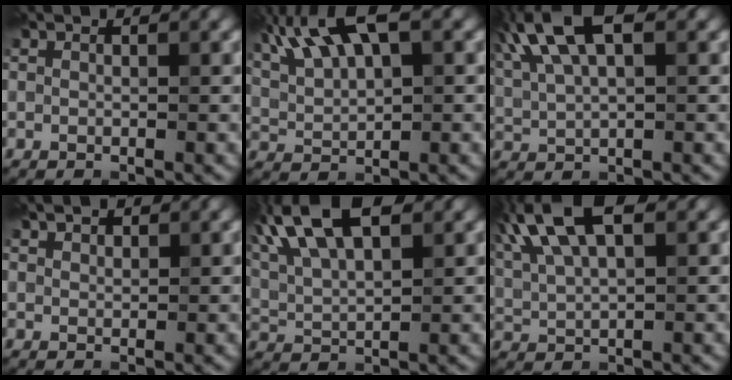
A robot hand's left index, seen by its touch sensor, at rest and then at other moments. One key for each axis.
{"total": 8.6, "fx": 4.7, "fy": 3.2, "fz": 6.5, "tx": -0.138, "ty": 0.023, "tz": 0.088}
{"total": 9.1, "fx": 4.2, "fy": 3.8, "fz": 7.1, "tx": -0.160, "ty": 0.028, "tz": 0.071}
{"total": 1.6, "fx": 1.3, "fy": 0.6, "fz": 0.5, "tx": -0.010, "ty": 0.002, "tz": 0.020}
{"total": 11.6, "fx": 5.9, "fy": 4.9, "fz": 8.7, "tx": -0.178, "ty": 0.044, "tz": 0.086}
{"total": 10.2, "fx": 4.6, "fy": 4.3, "fz": 8.0, "tx": -0.171, "ty": 0.036, "tz": 0.074}